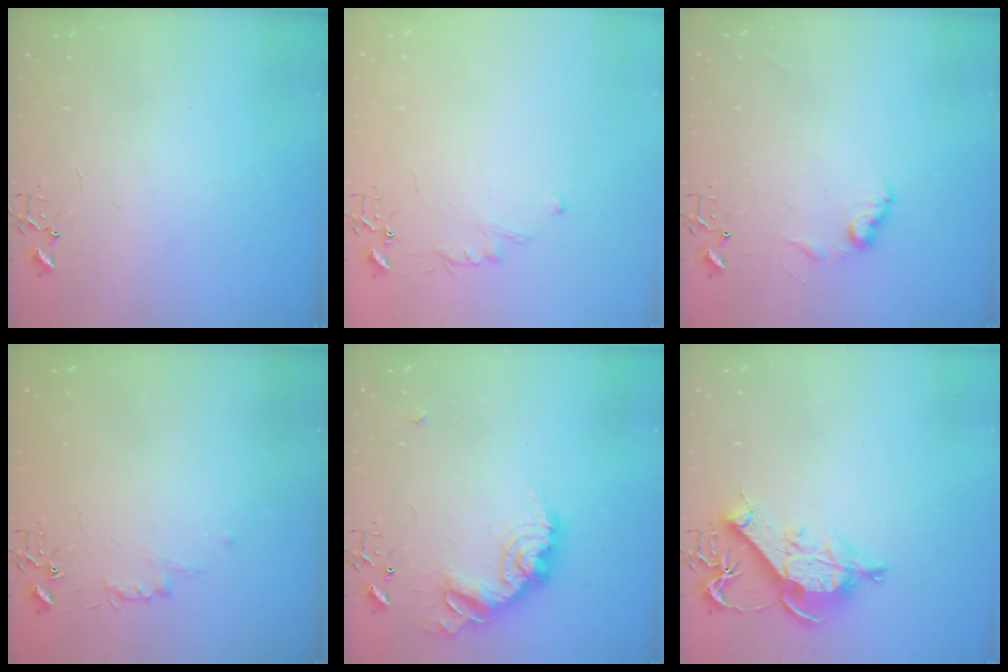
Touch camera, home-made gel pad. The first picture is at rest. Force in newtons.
{"total": 5.5, "press": 5.5, "slide": 0.6}
{"total": 7.9, "press": 7.9, "slide": 0.5}
{"total": 4.8, "press": 4.7, "slide": 0.6}
{"total": 16.1, "press": 16.1, "slide": 1.0}
{"total": 11.0, "press": 11.0, "slide": 1.3}